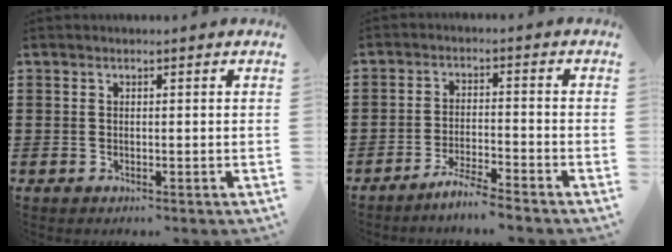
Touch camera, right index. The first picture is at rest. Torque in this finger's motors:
{"motor_torque": [-0.72, 1.23, -1.04, -0.21]}